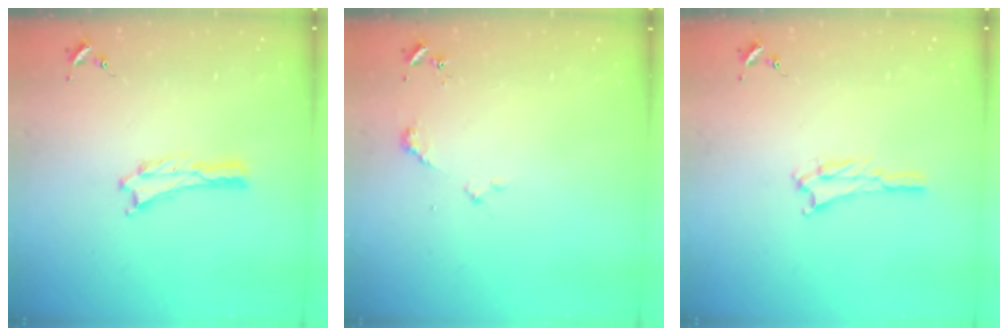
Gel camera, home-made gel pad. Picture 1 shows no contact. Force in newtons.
{"total": 2.4, "press": 2.3, "slide": 0.3}
{"total": 1.5, "press": 1.5, "slide": 0.3}